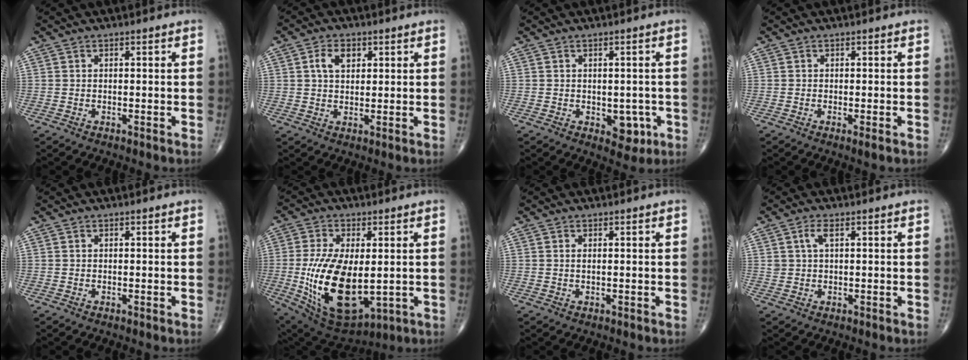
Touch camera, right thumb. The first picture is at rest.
{"total": 4.6, "force": [1.6, 3.0, 3.1], "torque": [-0.045, 0.000, 0.027]}
{"total": 4.7, "force": [-1.3, 3.1, 3.3], "torque": [-0.012, 0.000, -0.010]}
{"total": 1.1, "force": [-0.5, 0.1, 1.0], "torque": [-0.022, -0.004, -0.008]}
{"total": 0.0}
{"total": 19.7, "force": [-1.9, 9.9, 17.0], "torque": [-0.326, -0.021, -0.004]}
{"total": 0.6, "force": [0.2, 0.2, 0.6], "torque": [-0.016, 0.000, 0.004]}
{"total": 2.7, "force": [1.1, 1.2, 2.1], "torque": [-0.043, 0.004, 0.024]}